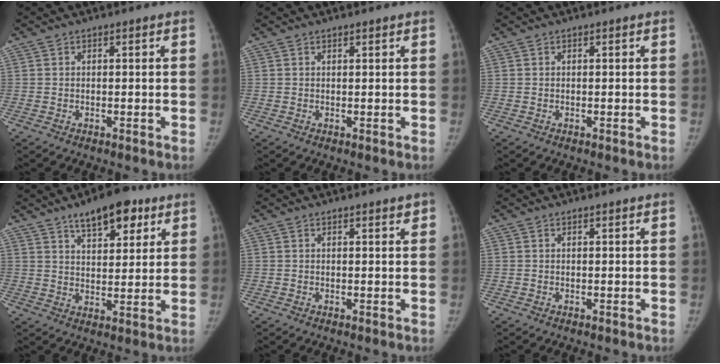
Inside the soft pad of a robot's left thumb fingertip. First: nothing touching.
{"total": 0.6, "force": [0.5, 0.0, 0.2], "torque": [-0.003, -0.004, 0.010]}
{"total": 0.0}
{"total": 11.2, "force": [6.8, 5.0, 7.3], "torque": [-0.078, -0.029, 0.102]}
{"total": 1.3, "force": [1.0, 0.3, 0.8], "torque": [-0.006, -0.005, 0.012]}
{"total": 0.0}